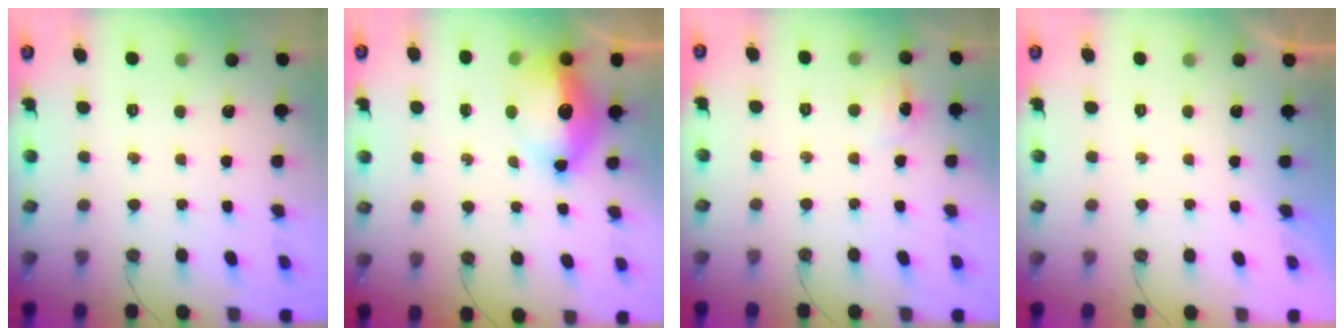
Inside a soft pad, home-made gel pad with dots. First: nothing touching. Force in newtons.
{"total": 14.8, "press": 14.7, "slide": 1.7}
{"total": 6.5, "press": 6.4, "slide": 0.6}
{"total": 0.0}